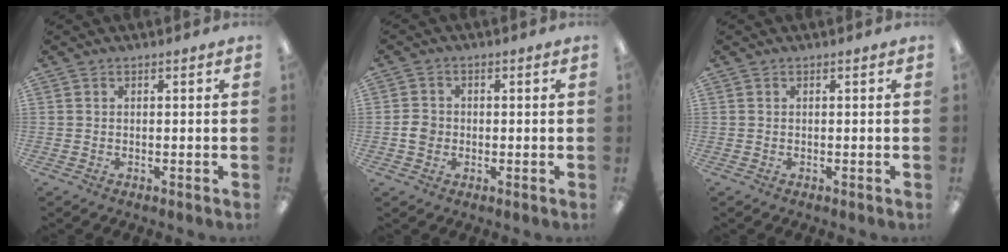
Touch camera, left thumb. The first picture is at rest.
{"total": 3.6, "force": [-0.7, 3.2, 1.6], "torque": [-0.026, 0.007, -0.012]}
{"total": 0.0}